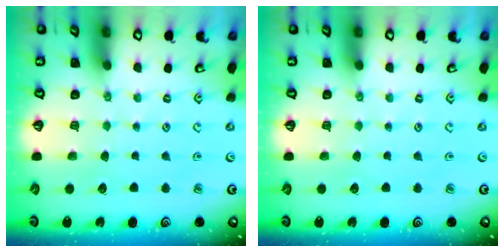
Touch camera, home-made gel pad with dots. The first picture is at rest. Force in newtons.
{"total": 0.0}